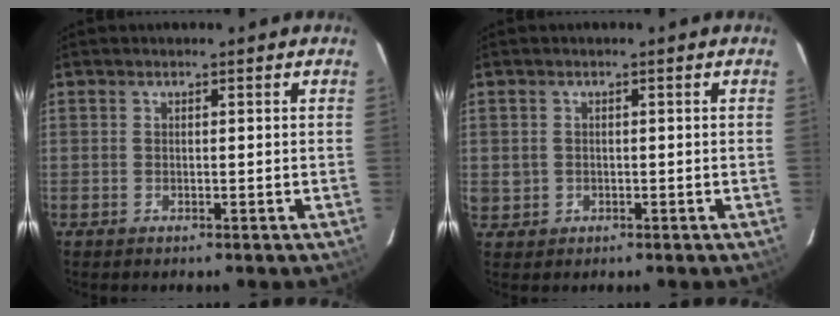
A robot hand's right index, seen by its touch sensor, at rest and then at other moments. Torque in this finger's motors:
{"motor_torque": [0.14, 0.05, -0.03, 0.00]}